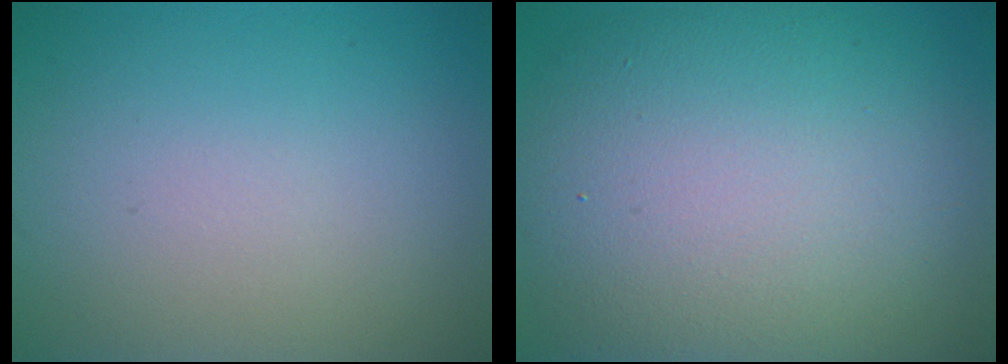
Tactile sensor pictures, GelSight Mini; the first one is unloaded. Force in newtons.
{"total": 13.8, "press": 13.7, "slide": 0.7}